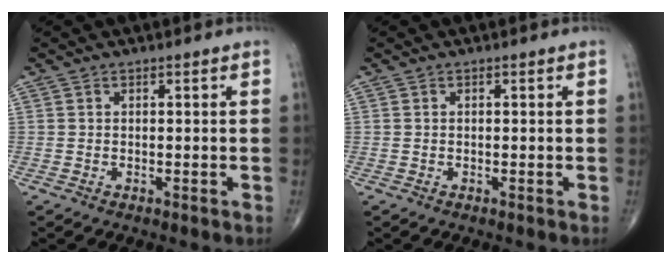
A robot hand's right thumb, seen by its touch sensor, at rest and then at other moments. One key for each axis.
{"total": 0.0}